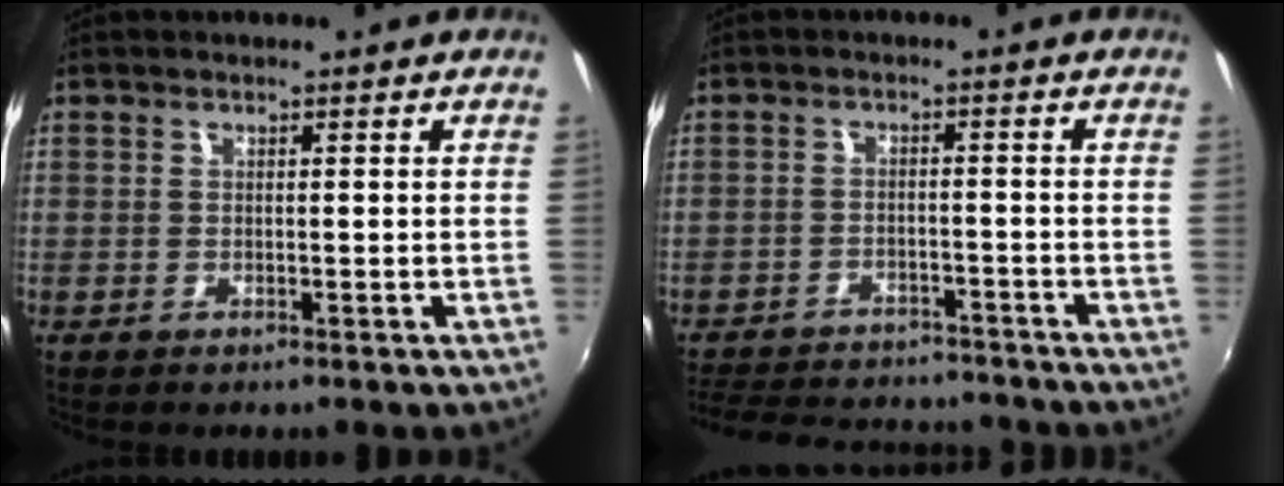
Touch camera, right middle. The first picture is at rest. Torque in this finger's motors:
{"motor_torque": [0.90, -1.24, -0.06, 0.00]}